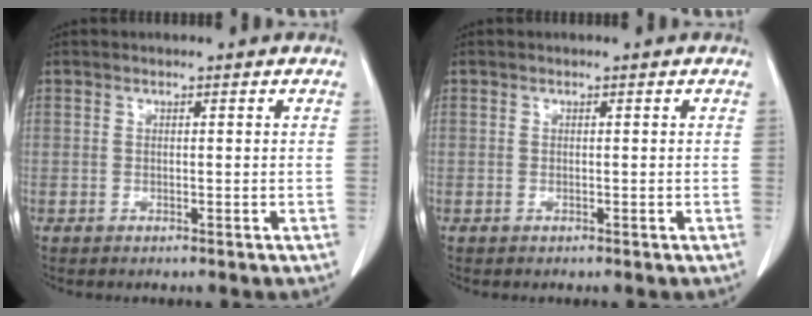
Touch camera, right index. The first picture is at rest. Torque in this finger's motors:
{"motor_torque": [0.05, -0.07, 0.01, 0.01]}